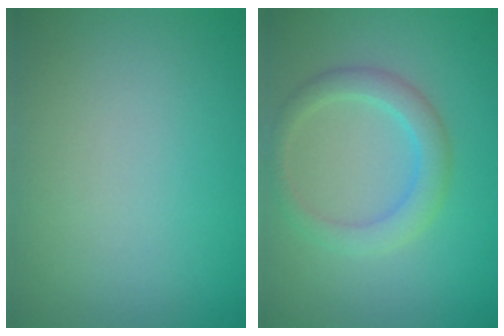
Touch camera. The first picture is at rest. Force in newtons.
{"total": 3.0, "press": 3.0, "slide": 0.0}